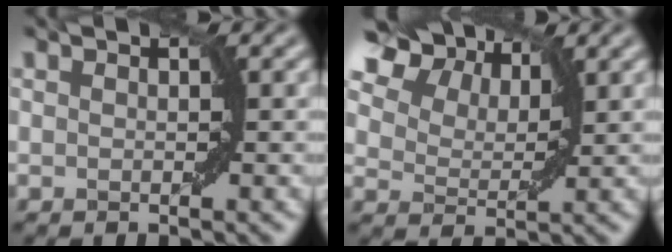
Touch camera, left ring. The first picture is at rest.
{"total": 9.6, "force": [6.2, 5.5, 4.9], "torque": [-0.099, 0.023, 0.107]}